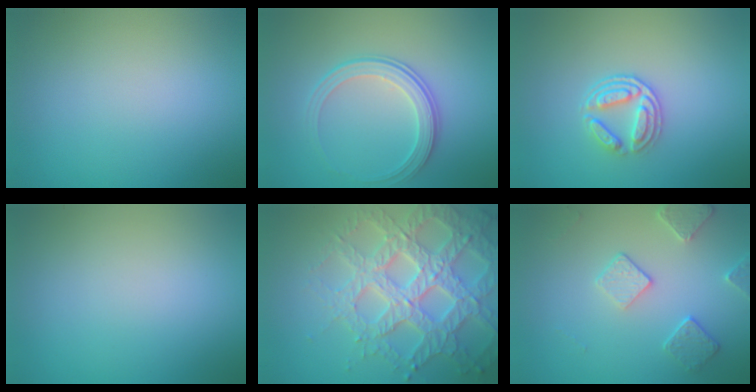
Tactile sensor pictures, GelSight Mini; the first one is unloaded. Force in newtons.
{"total": 3.5, "press": 2.9, "slide": 1.9}
{"total": 3.1, "press": 2.6, "slide": 1.7}
{"total": 0.0}
{"total": 7.0, "press": 6.8, "slide": 1.7}
{"total": 2.9, "press": 2.8, "slide": 0.9}